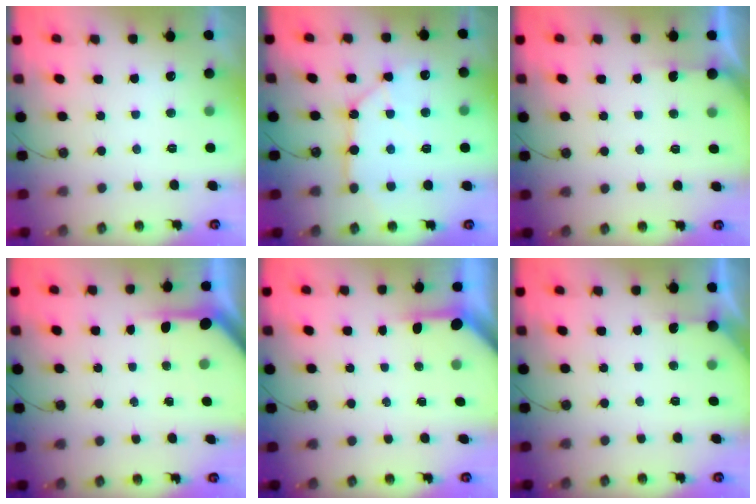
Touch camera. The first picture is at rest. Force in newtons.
{"total": 10.5, "press": 10.4, "slide": 1.0}
{"total": 2.9, "press": 2.9, "slide": 0.4}
{"total": 5.1, "press": 5.1, "slide": 0.1}
{"total": 3.3, "press": 3.3, "slide": 0.4}
{"total": 2.5, "press": 2.5, "slide": 0.2}